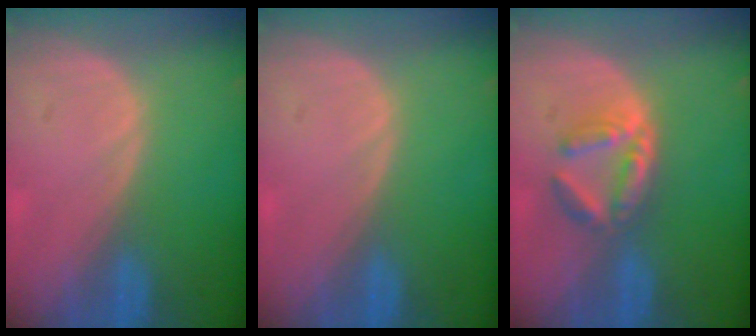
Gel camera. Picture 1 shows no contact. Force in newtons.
{"total": 0.0}
{"total": 5.0, "press": 5.0, "slide": 0.8}